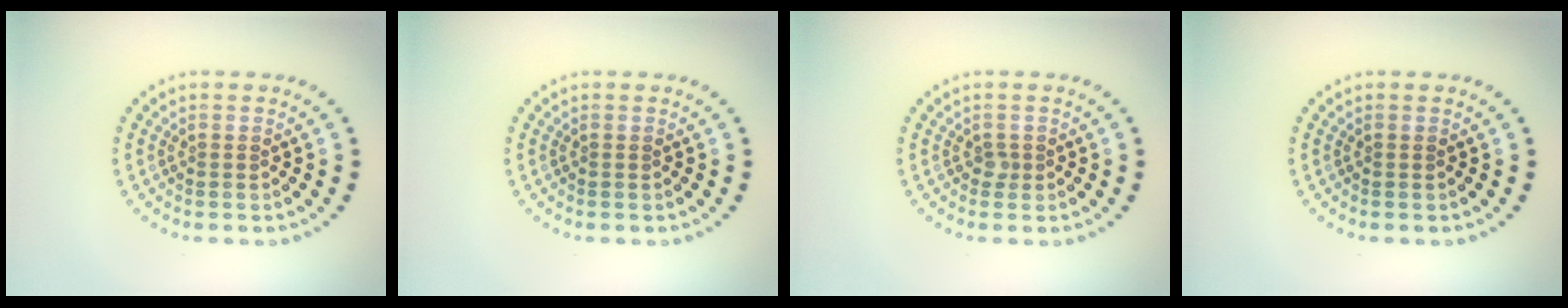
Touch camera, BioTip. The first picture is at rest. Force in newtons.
{"total": 0.0}
{"total": 0.7, "press": 0.5, "slide": 0.6}
{"total": 0.0}